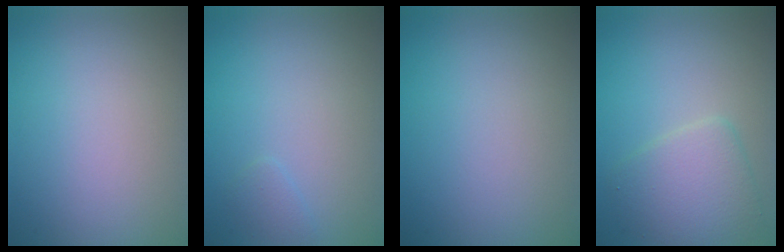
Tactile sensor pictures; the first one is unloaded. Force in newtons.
{"total": 0.8, "press": 0.8, "slide": 0.1}
{"total": 0.0}
{"total": 3.6, "press": 3.6, "slide": 0.1}